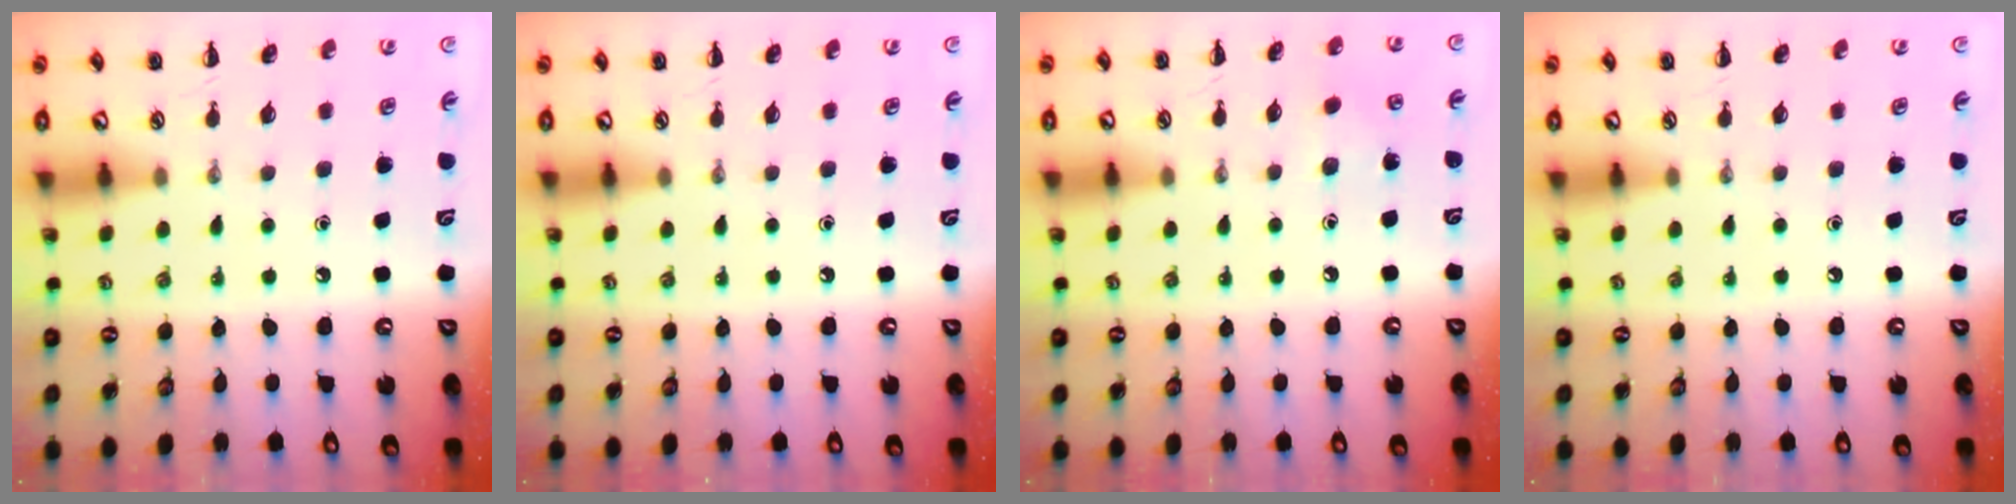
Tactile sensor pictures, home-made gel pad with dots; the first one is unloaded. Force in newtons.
{"total": 0.0}
{"total": 5.0, "press": 4.8, "slide": 1.4}
{"total": 0.0}